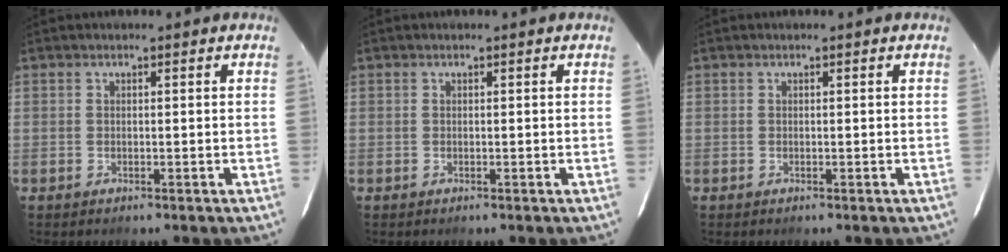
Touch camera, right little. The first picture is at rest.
{"total": 0.0}
{"total": 0.0}